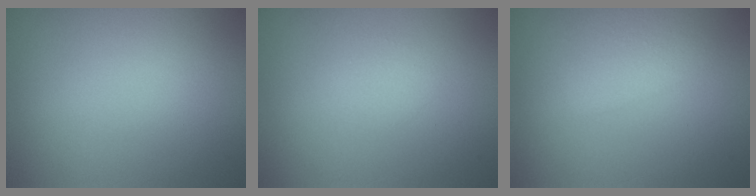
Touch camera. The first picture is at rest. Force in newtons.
{"total": 0.6, "press": 0.6, "slide": 0.0}
{"total": 2.1, "press": 2.1, "slide": 0.0}